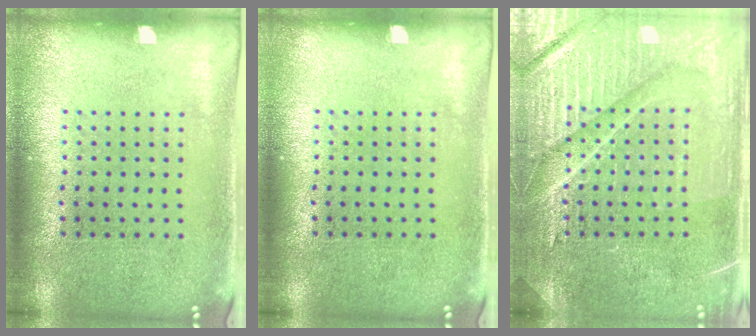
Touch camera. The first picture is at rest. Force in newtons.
{"total": 0.0}
{"total": 4.3, "press": 4.2, "slide": 0.5}